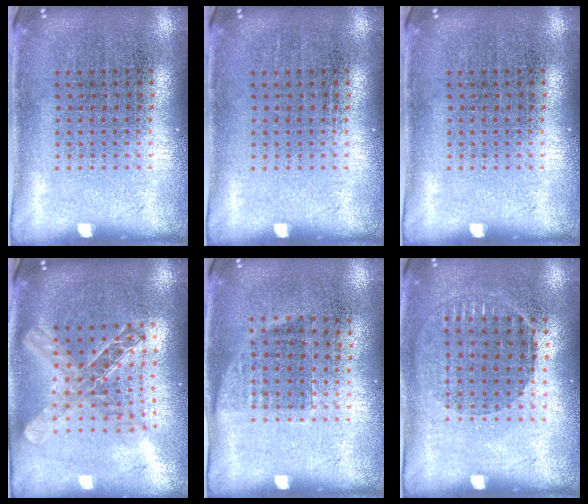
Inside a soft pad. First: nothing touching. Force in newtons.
{"total": 0.0}
{"total": 0.0}
{"total": 1.8, "press": 1.5, "slide": 1.0}
{"total": 0.8, "press": 0.7, "slide": 0.5}
{"total": 1.0, "press": 0.9, "slide": 0.4}